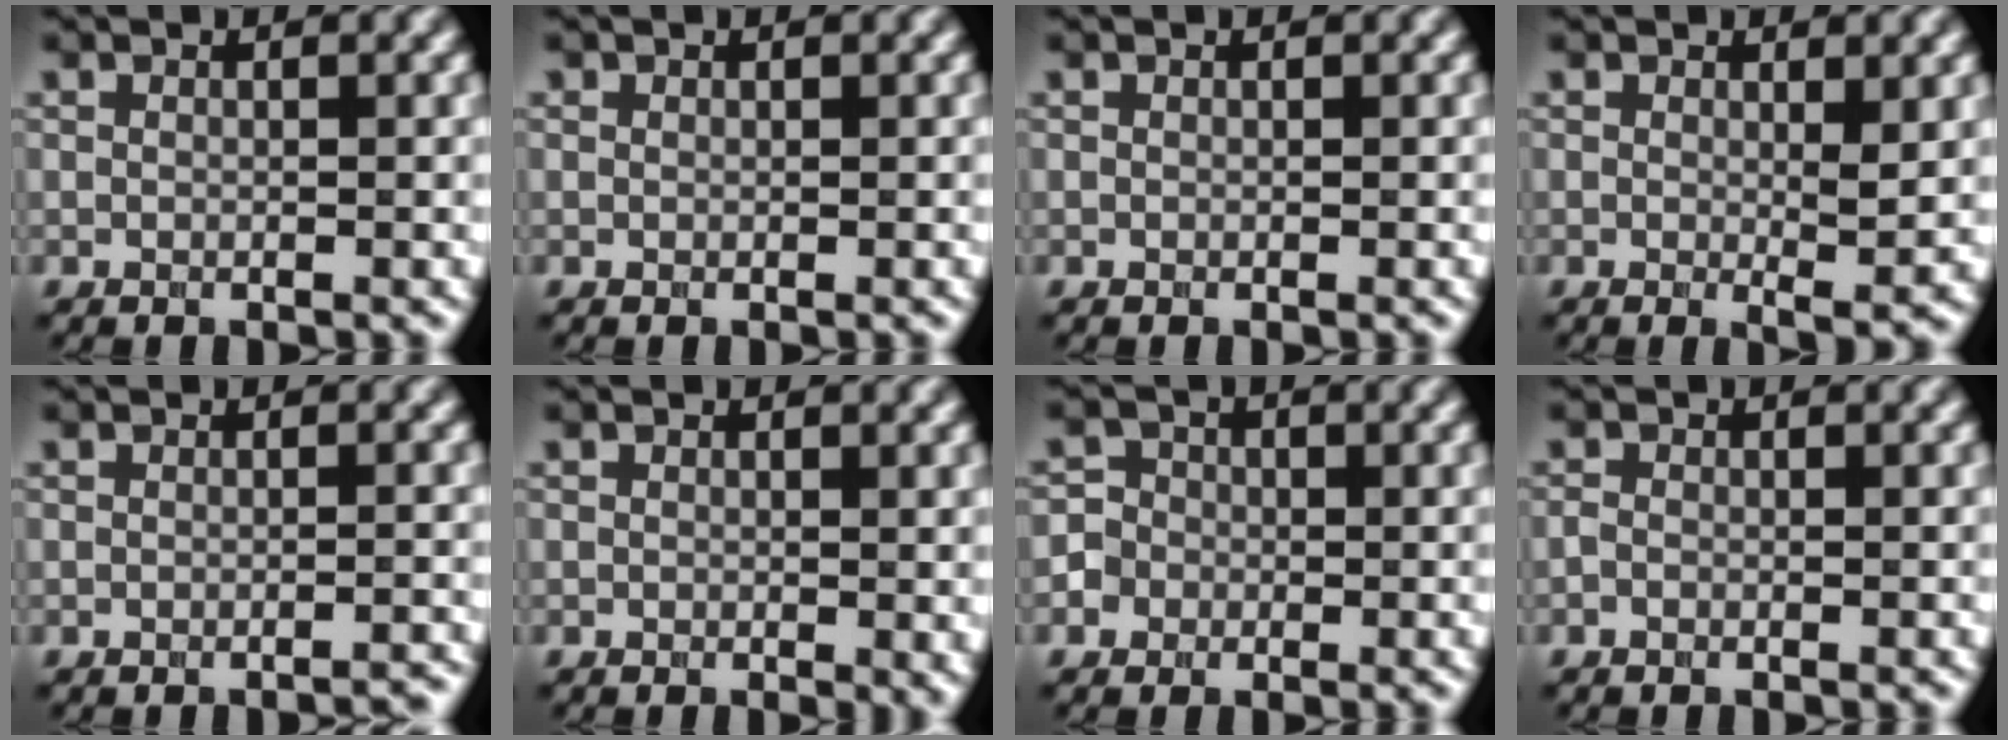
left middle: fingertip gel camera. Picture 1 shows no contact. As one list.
[{"total": 0.0}, {"total": 0.0}, {"total": 2.2, "force": [0.3, 0.4, 2.1], "torque": [-0.031, -0.012, 0.007]}, {"total": 1.3, "force": [-1.1, 0.3, 0.5], "torque": [0.003, 0.004, -0.019]}, {"total": 1.0, "force": [0.0, 0.4, 0.9], "torque": [-0.012, -0.006, 0.000]}, {"total": 3.3, "force": [-1.3, 3.0, 0.5], "torque": [0.012, 0.008, -0.038]}, {"total": 0.6, "force": [-0.3, 0.4, 0.2], "torque": [-0.006, -0.002, -0.009]}]